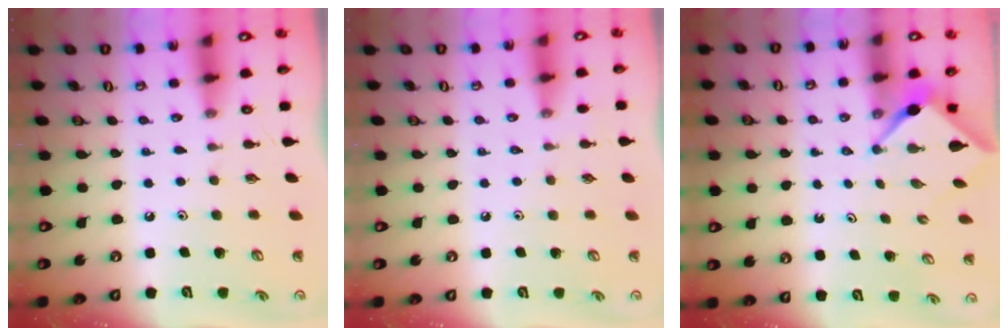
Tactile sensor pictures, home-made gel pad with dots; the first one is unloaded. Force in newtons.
{"total": 1.9, "press": 1.8, "slide": 0.3}
{"total": 2.5, "press": 2.5, "slide": 0.3}